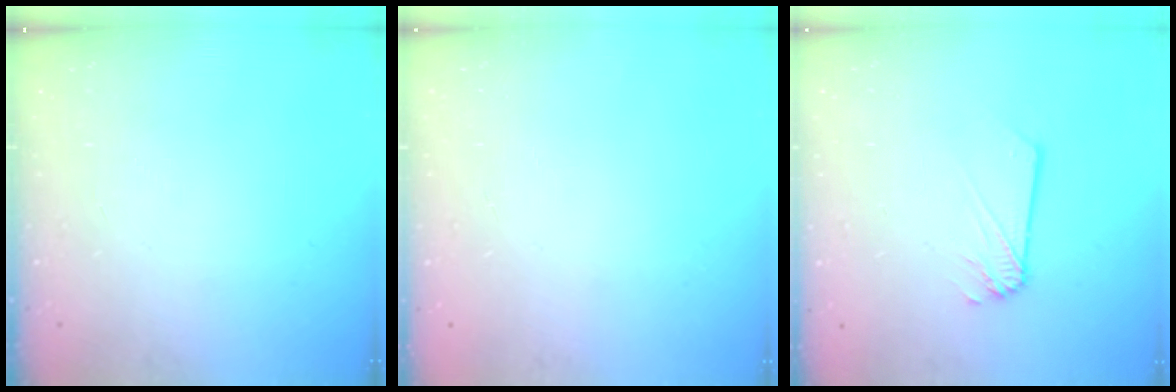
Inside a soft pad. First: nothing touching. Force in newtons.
{"total": 0.0}
{"total": 1.2, "press": 1.2, "slide": 0.1}